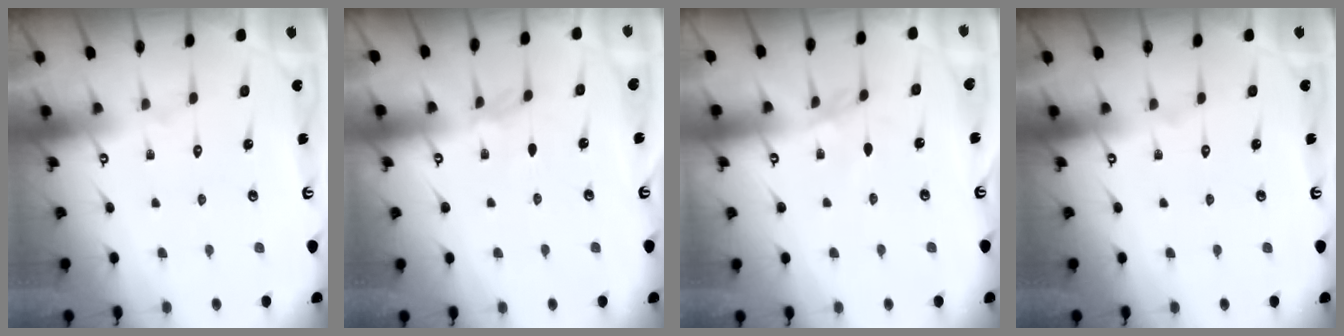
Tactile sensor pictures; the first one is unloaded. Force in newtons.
{"total": 2.5, "press": 2.5, "slide": 0.5}
{"total": 2.5, "press": 2.5, "slide": 0.5}
{"total": 0.0}